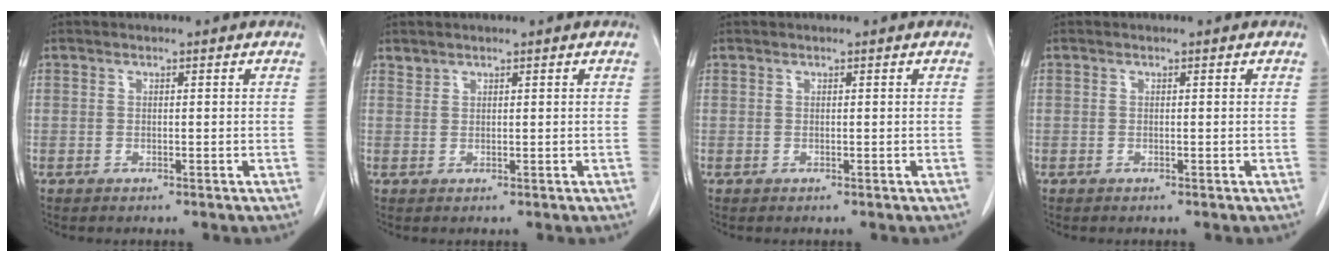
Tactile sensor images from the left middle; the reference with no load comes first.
{"total": 0.9, "force": [0.9, 0.2, -0.1], "torque": [-0.002, 0.001, 0.019]}
{"total": 0.0}
{"total": 0.0}